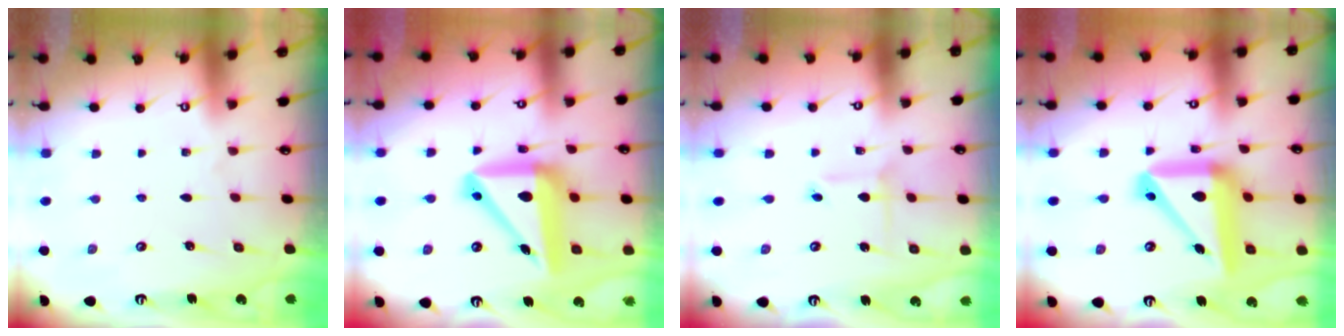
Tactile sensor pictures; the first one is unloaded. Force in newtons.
{"total": 15.4, "press": 15.1, "slide": 2.9}
{"total": 3.2, "press": 3.2, "slide": 0.3}
{"total": 18.4, "press": 18.2, "slide": 2.6}